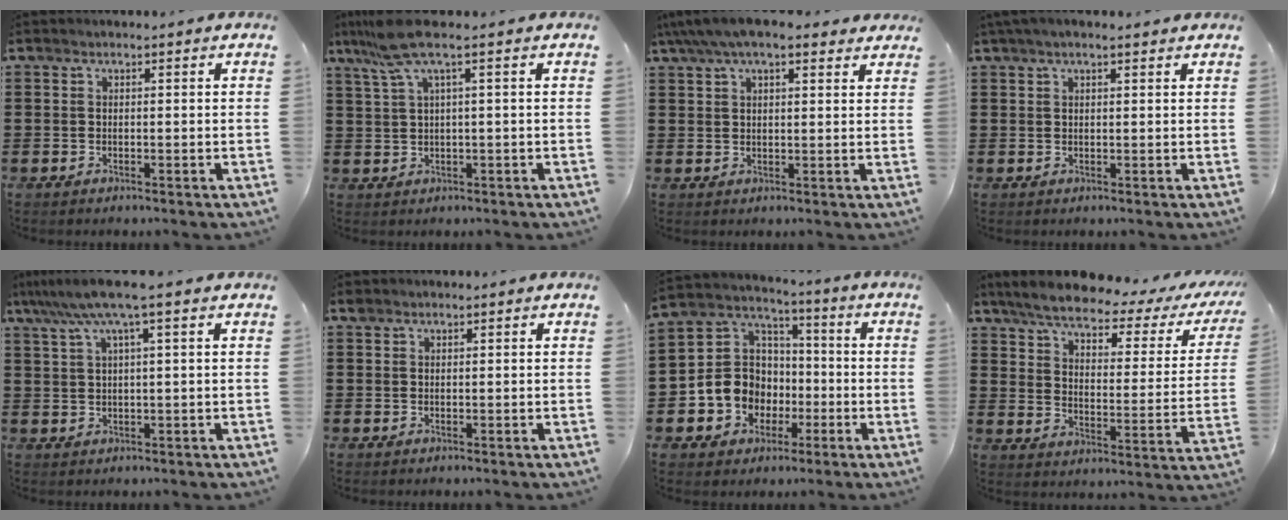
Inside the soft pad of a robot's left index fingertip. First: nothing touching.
{"total": 6.0, "force": [2.3, 0.5, 5.5], "torque": [-0.133, -0.008, 0.035]}
{"total": 6.0, "force": [4.6, 1.8, 3.3], "torque": [-0.077, 0.001, 0.085]}
{"total": 1.9, "force": [1.3, 0.4, 1.3], "torque": [-0.027, 0.004, 0.023]}
{"total": 6.0, "force": [3.0, -0.3, 5.2], "torque": [-0.114, -0.005, 0.048]}
{"total": 0.8, "force": [0.6, 0.5, 0.2], "torque": [-0.007, 0.004, 0.011]}
{"total": 8.8, "force": [-2.2, 8.1, 2.5], "torque": [-0.093, 0.008, -0.040]}
{"total": 5.8, "force": [4.6, 1.1, 3.4], "torque": [-0.089, -0.025, 0.075]}